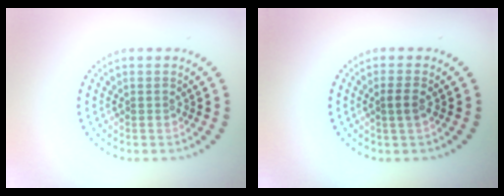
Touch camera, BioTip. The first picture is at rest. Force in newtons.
{"total": 1.2, "press": 1.1, "slide": 0.5}